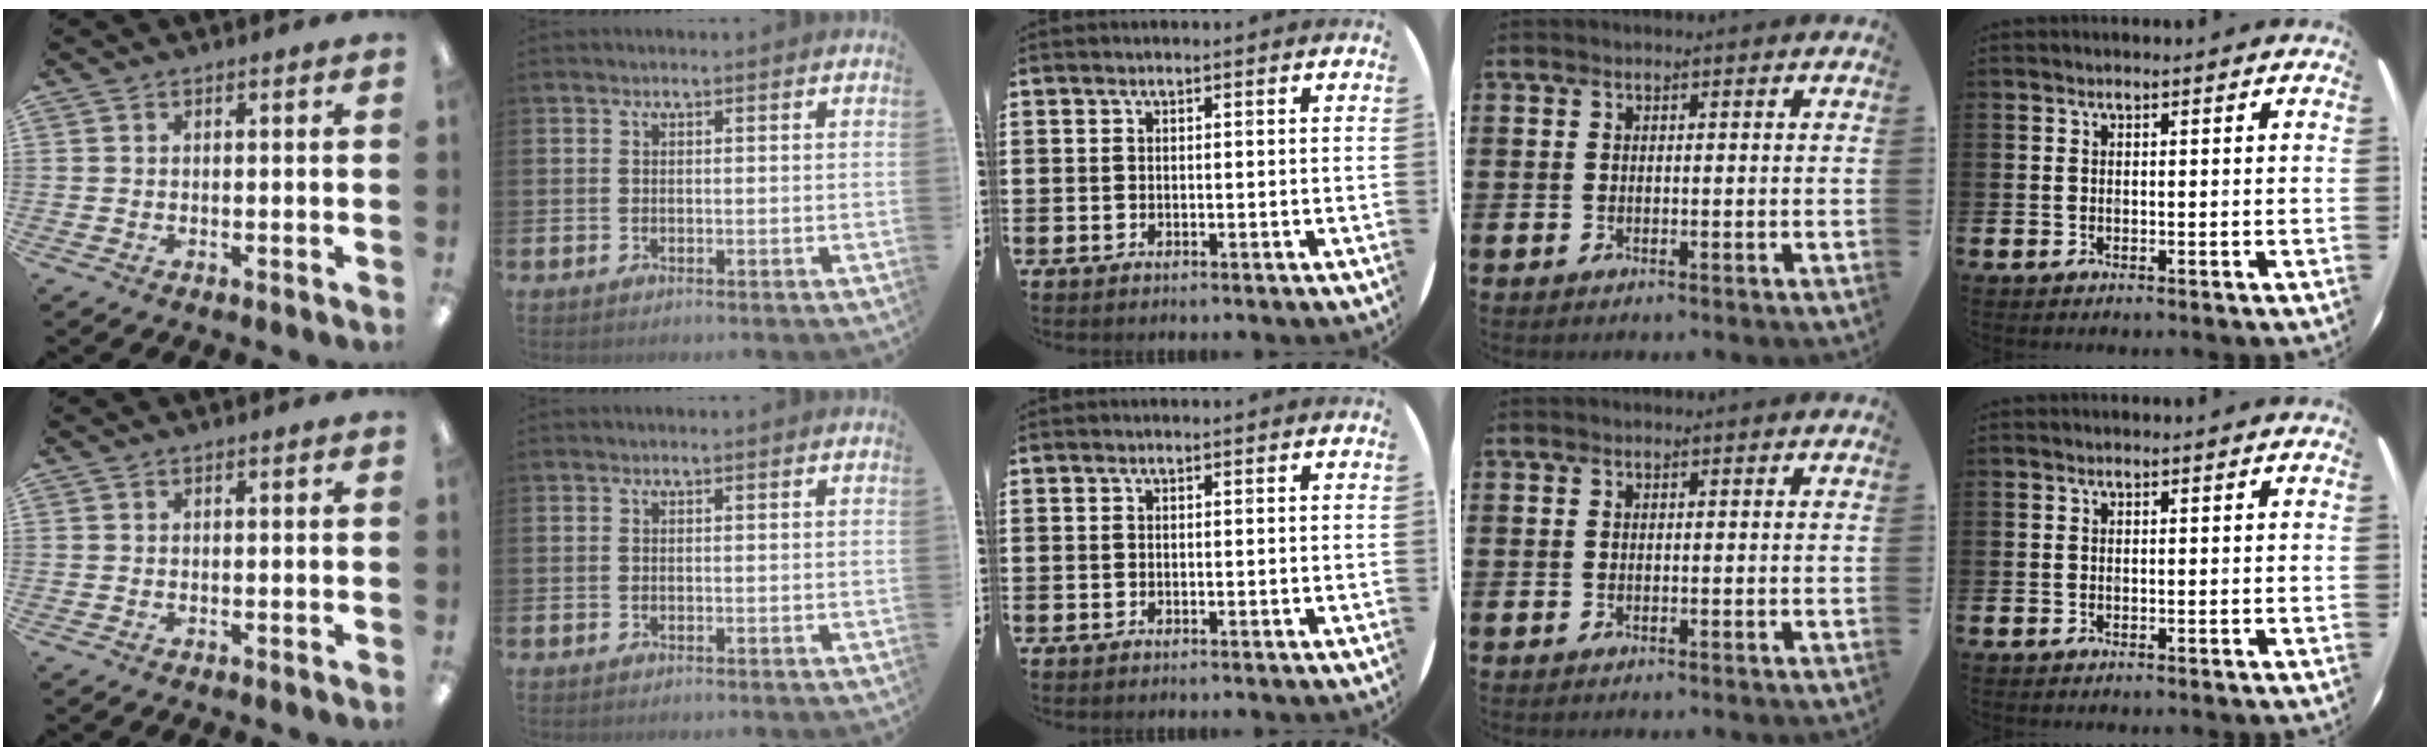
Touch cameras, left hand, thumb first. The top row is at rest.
{}